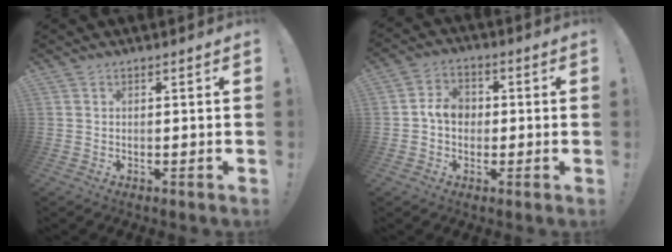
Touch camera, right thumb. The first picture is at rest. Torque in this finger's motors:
{"motor_torque": [0.65, 0.98, -0.06, 0.05, 0.01]}